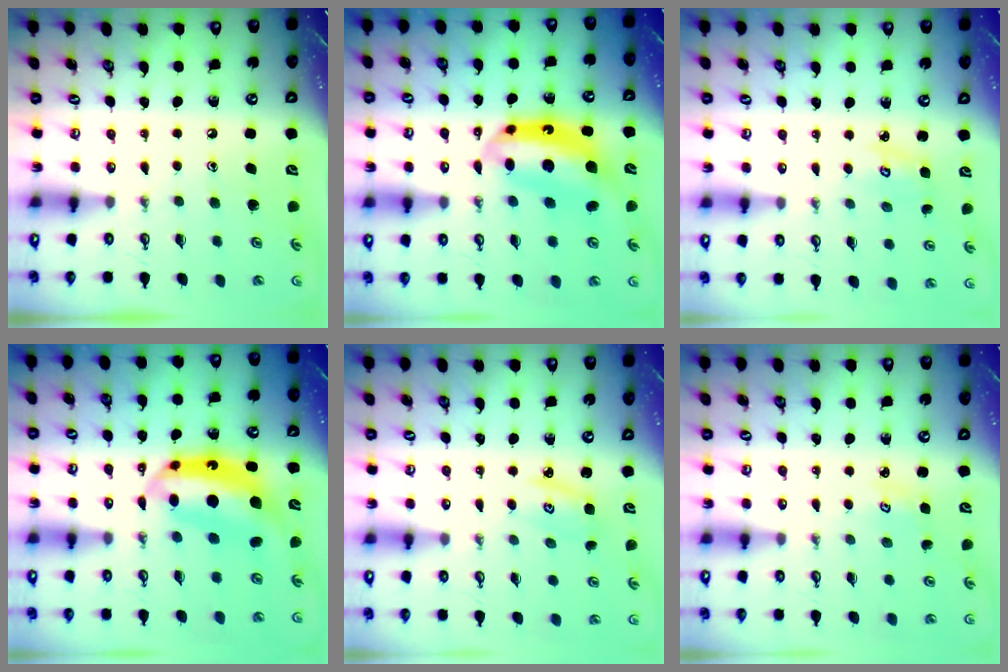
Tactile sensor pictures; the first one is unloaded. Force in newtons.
{"total": 13.2, "press": 13.1, "slide": 1.6}
{"total": 3.6, "press": 3.6, "slide": 0.4}
{"total": 13.0, "press": 12.9, "slide": 1.8}
{"total": 2.8, "press": 2.8, "slide": 0.4}
{"total": 2.0, "press": 2.0, "slide": 0.3}